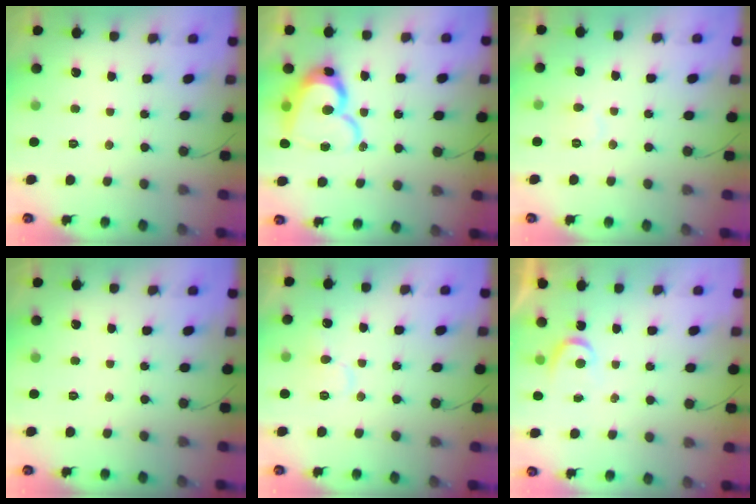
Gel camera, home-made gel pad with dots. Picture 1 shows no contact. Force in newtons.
{"total": 16.1, "press": 16.0, "slide": 1.6}
{"total": 5.6, "press": 5.6, "slide": 0.7}
{"total": 0.0}
{"total": 8.3, "press": 8.2, "slide": 1.2}
{"total": 3.4, "press": 3.4, "slide": 0.4}